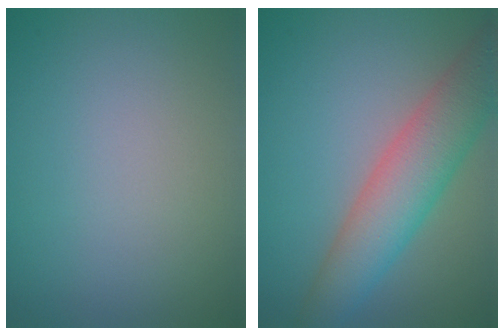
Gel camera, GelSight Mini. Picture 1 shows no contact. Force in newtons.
{"total": 6.4, "press": 6.4, "slide": 0.5}